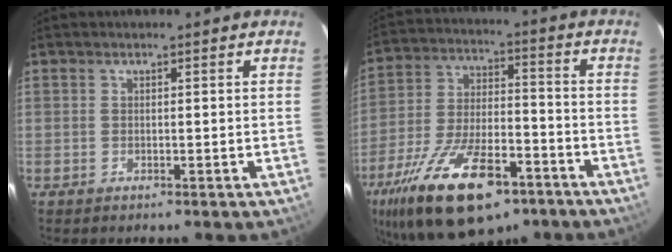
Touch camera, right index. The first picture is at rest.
{"total": 23.9, "force": [-14.5, 10.3, 16.1], "torque": [-0.318, -0.030, -0.231]}